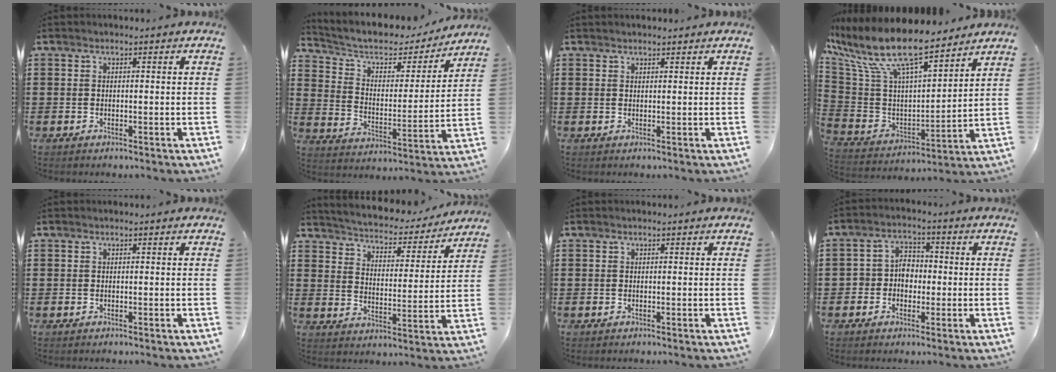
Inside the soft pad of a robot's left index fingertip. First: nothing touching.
{"total": 6.1, "force": [4.9, 2.5, 2.6], "torque": [-0.076, -0.027, 0.080]}
{"total": 0.8, "force": [0.8, 0.2, 0.1], "torque": [-0.004, 0.001, 0.015]}
{"total": 12.3, "force": [9.3, 3.2, 7.4], "torque": [-0.187, -0.057, 0.160]}
{"total": 0.0}
{"total": 3.2, "force": [3.2, 0.2, 0.4], "torque": [-0.029, -0.032, 0.044]}
{"total": 0.0}
{"total": 4.1, "force": [-1.1, 3.4, 2.0], "torque": [-0.048, 0.010, -0.027]}